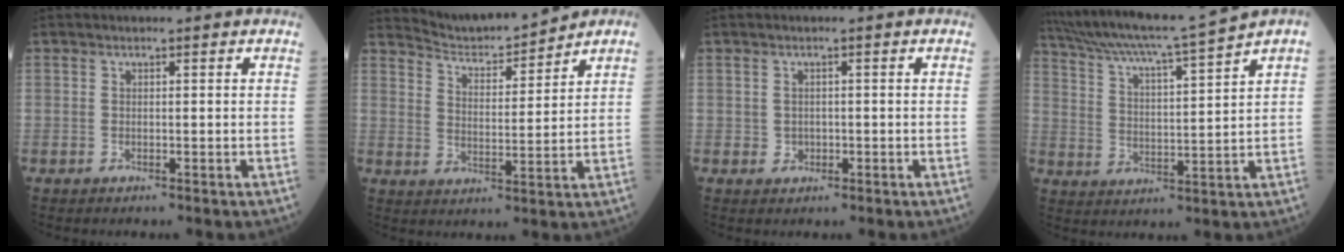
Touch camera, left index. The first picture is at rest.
{"total": 8.1, "force": [8.0, 0.1, 0.9], "torque": [-0.030, 0.005, 0.146]}
{"total": 1.3, "force": [-0.2, 1.2, 0.5], "torque": [-0.009, 0.002, 0.001]}
{"total": 14.5, "force": [12.6, -2.0, 6.9], "torque": [-0.126, -0.008, 0.208]}